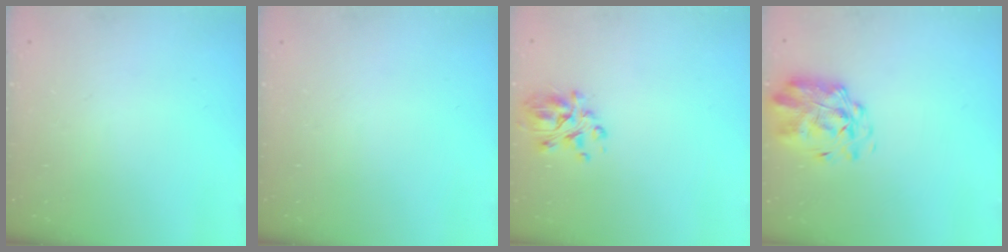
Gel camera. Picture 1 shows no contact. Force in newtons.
{"total": 0.0}
{"total": 7.1, "press": 6.7, "slide": 2.3}
{"total": 2.0, "press": 1.8, "slide": 0.9}